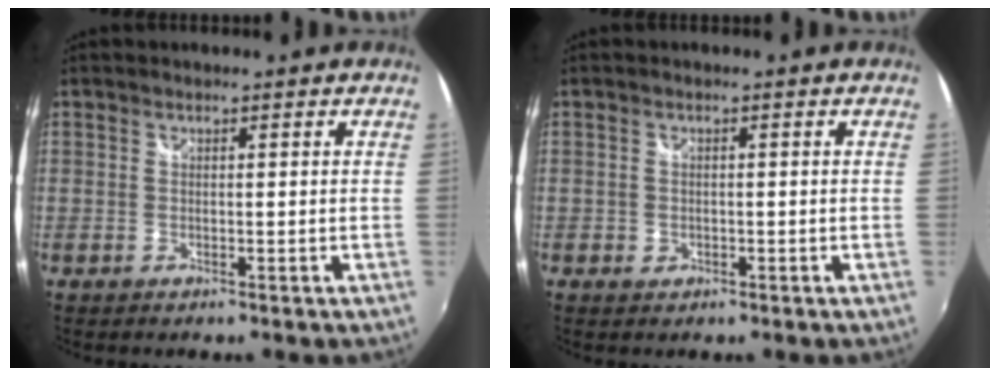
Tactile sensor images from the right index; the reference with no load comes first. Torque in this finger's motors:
{"motor_torque": [0.11, -0.15, 0.09, 0.01]}